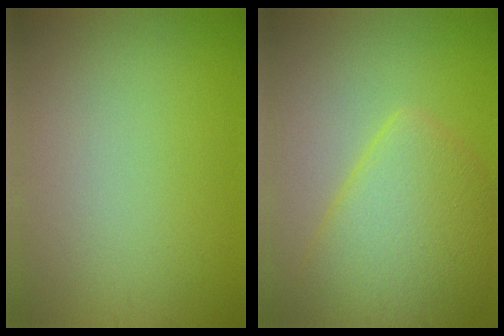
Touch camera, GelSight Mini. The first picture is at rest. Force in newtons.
{"total": 7.0, "press": 7.0, "slide": 0.5}